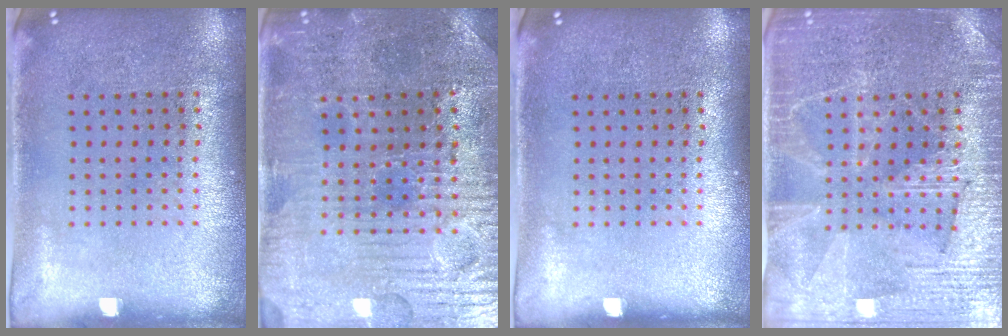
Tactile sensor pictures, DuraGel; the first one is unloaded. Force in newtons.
{"total": 3.5, "press": 3.5, "slide": 0.5}
{"total": 0.0}
{"total": 3.8, "press": 3.7, "slide": 1.0}